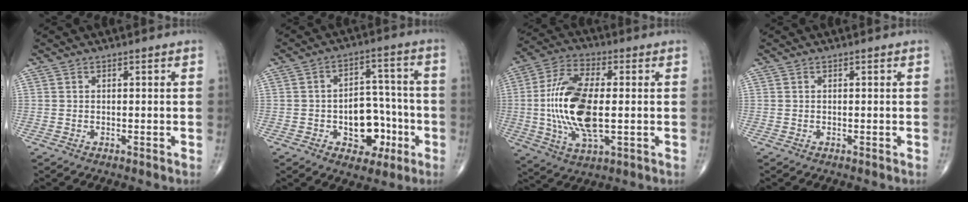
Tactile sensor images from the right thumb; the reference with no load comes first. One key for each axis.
{"total": 11.2, "fx": -3.6, "fy": 7.5, "fz": 7.5, "tx": -0.060, "ty": 0.042, "tz": -0.048}
{"total": 17.0, "fx": -0.6, "fy": 7.3, "fz": 15.3, "tx": -0.313, "ty": 0.004, "tz": -0.009}
{"total": 0.0}